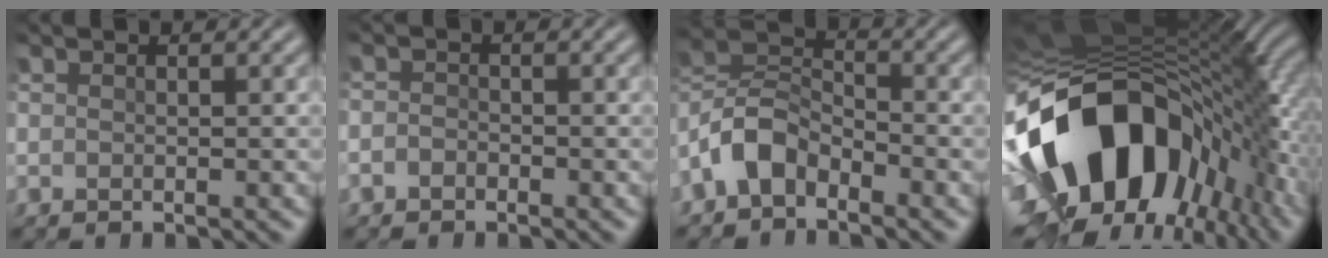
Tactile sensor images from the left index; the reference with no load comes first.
{"total": 1.1, "force": [-0.8, 0.7, 0.3], "torque": [0.005, 0.006, -0.024]}
{"total": 5.0, "force": [-3.1, 2.6, 2.8], "torque": [-0.062, 0.012, -0.075]}
{"total": 18.7, "force": [-4.2, 11.7, 14.0], "torque": [-0.271, -0.013, -0.074]}